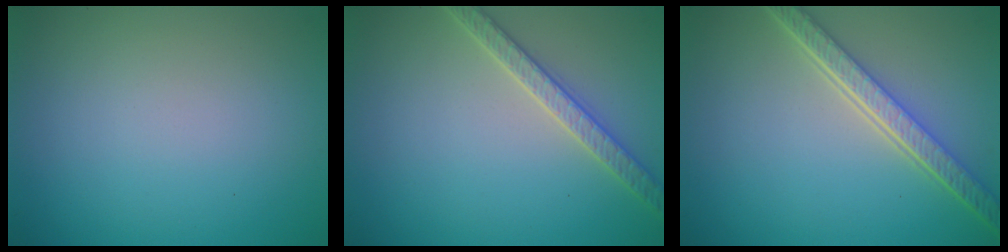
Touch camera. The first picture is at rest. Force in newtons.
{"total": 2.8, "press": 2.8, "slide": 0.6}
{"total": 5.3, "press": 3.9, "slide": 3.5}